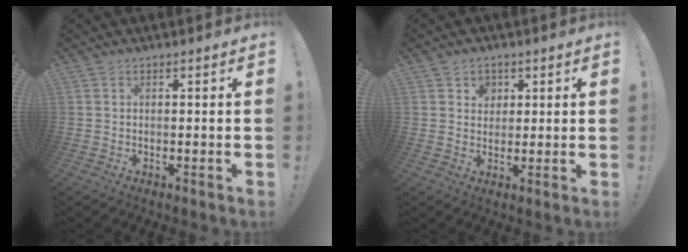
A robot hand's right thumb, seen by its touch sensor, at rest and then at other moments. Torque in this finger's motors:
{"motor_torque": [-0.05, 0.21, 0.21, 0.02, -0.02]}